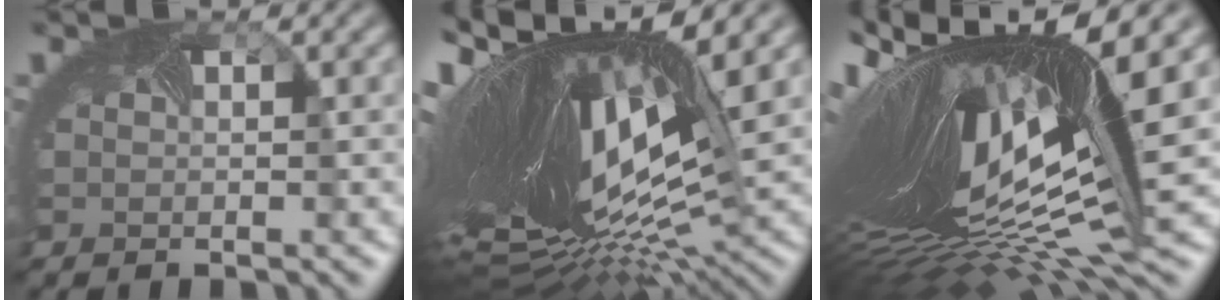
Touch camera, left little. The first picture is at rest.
{"total": 18.4, "force": [3.5, 6.8, 16.7], "torque": [-0.304, -0.010, 0.077]}
{"total": 18.6, "force": [3.6, 7.0, 16.8], "torque": [-0.327, -0.013, 0.070]}